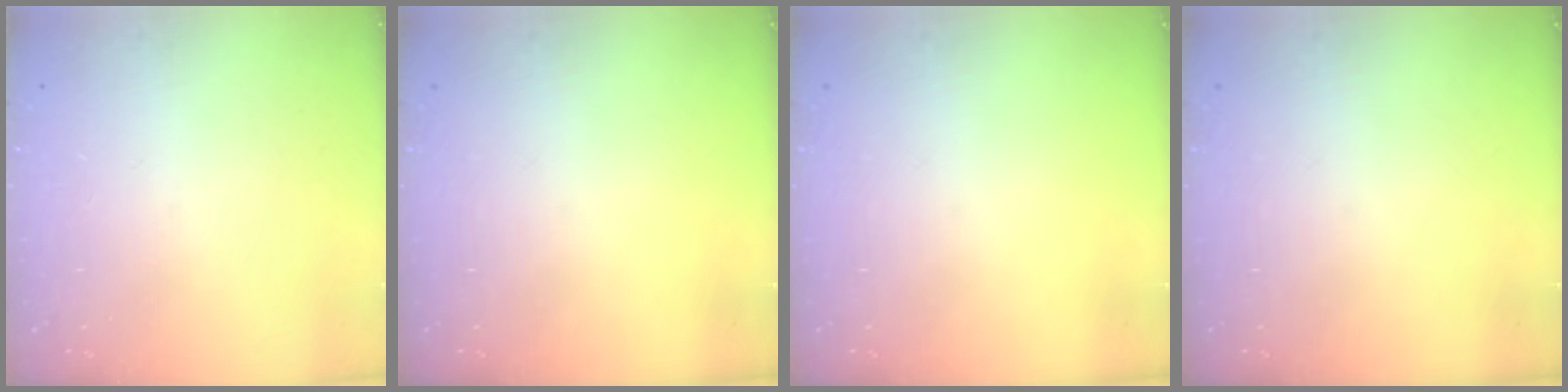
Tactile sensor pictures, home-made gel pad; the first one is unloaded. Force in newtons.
{"total": 0.0}
{"total": 0.0}
{"total": 0.0}